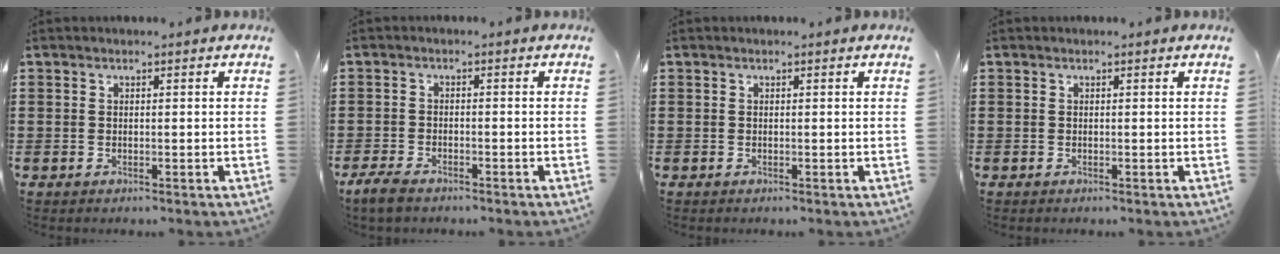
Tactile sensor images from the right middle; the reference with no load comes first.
{"total": 2.6, "force": [-2.1, 0.9, 1.3], "torque": [-0.038, 0.003, -0.046]}
{"total": 0.0}
{"total": 0.0}